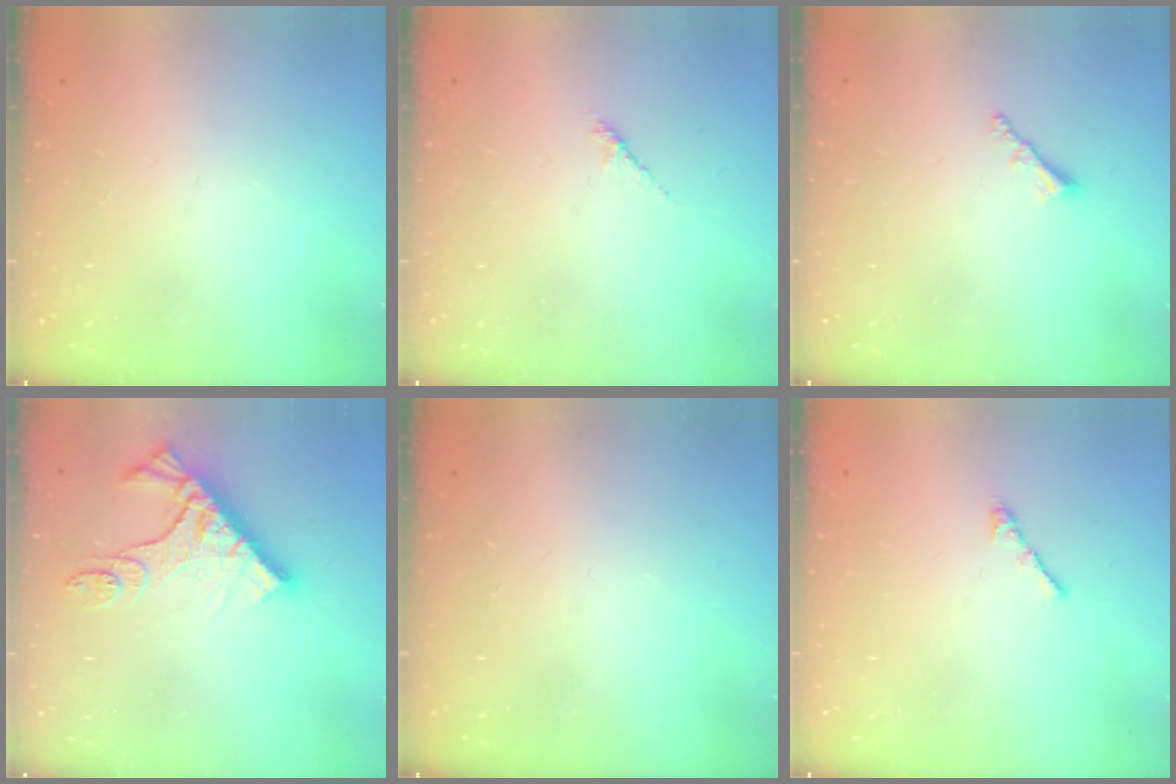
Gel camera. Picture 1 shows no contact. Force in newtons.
{"total": 2.6, "press": 2.4, "slide": 0.7}
{"total": 1.9, "press": 1.9, "slide": 0.5}
{"total": 12.8, "press": 12.7, "slide": 1.3}
{"total": 0.0}
{"total": 3.0, "press": 2.9, "slide": 0.8}